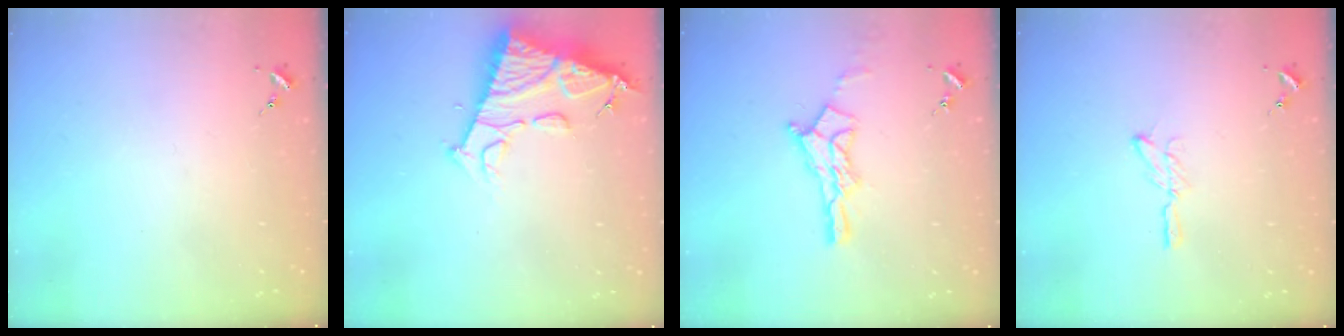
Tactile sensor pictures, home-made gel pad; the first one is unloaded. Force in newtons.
{"total": 13.0, "press": 12.9, "slide": 1.3}
{"total": 12.4, "press": 12.4, "slide": 1.0}
{"total": 5.8, "press": 5.8, "slide": 0.6}